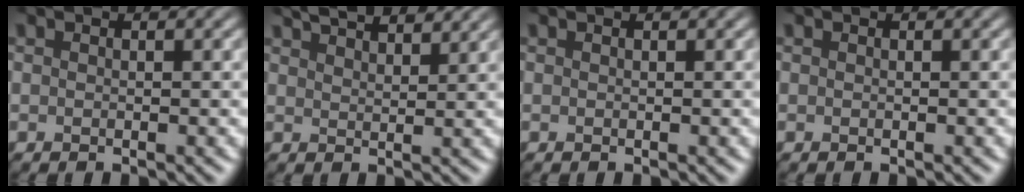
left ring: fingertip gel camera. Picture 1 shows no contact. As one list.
[{"total": 4.8, "force": [4.1, 1.2, 2.3], "torque": [-0.022, 0.018, 0.042]}, {"total": 0.0}, {"total": 0.0}]